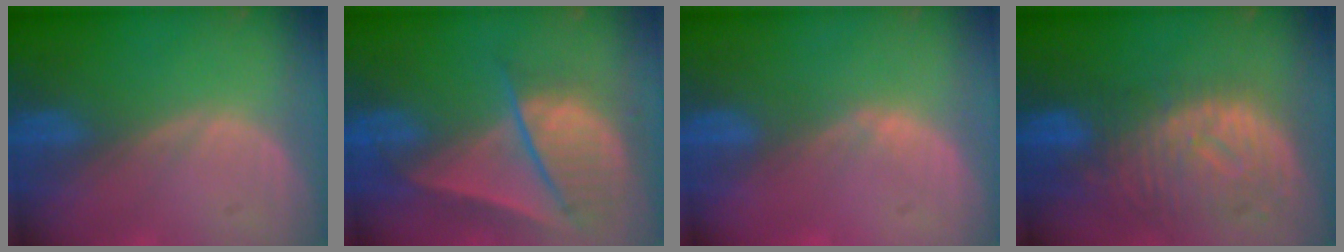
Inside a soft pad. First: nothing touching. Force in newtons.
{"total": 9.1, "press": 7.9, "slide": 4.5}
{"total": 0.7, "press": 0.7, "slide": 0.3}
{"total": 10.8, "press": 9.6, "slide": 5.0}